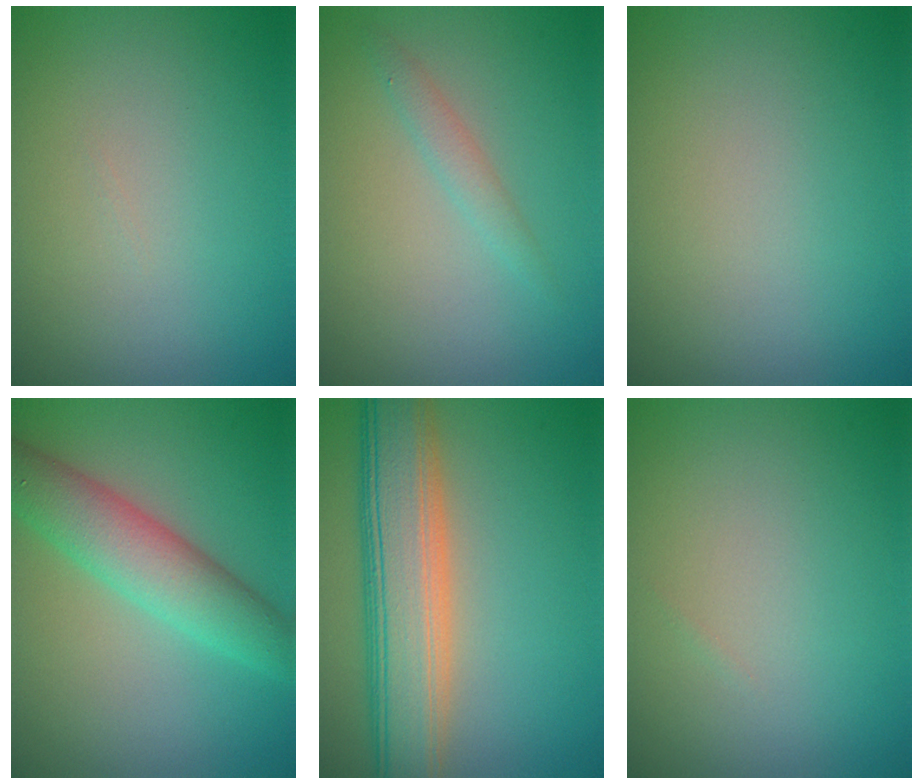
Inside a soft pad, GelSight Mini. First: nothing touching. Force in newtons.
{"total": 1.4, "press": 1.4, "slide": 0.1}
{"total": 0.0}
{"total": 5.7, "press": 5.7, "slide": 0.1}
{"total": 8.4, "press": 8.4, "slide": 0.5}
{"total": 0.0}